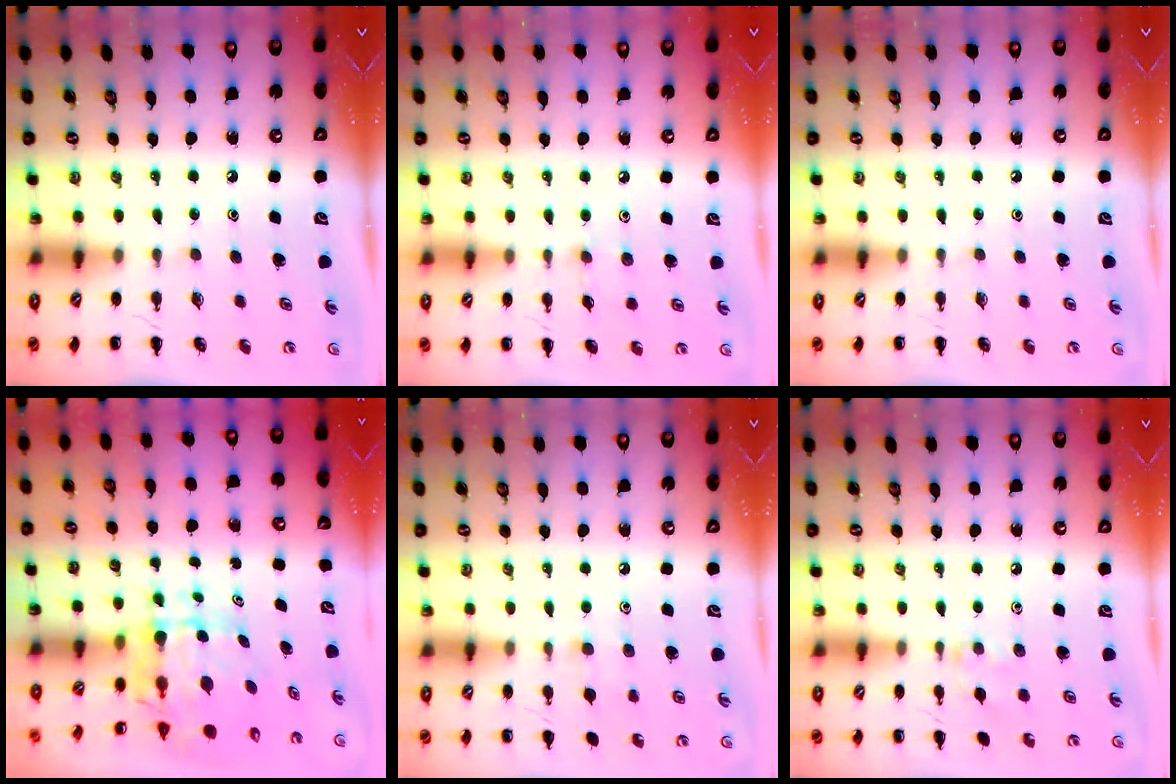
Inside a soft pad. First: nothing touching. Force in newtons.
{"total": 4.2, "press": 3.8, "slide": 1.7}
{"total": 0.0}
{"total": 6.7, "press": 6.2, "slide": 2.5}
{"total": 6.1, "press": 5.7, "slide": 2.3}
{"total": 7.0, "press": 6.9, "slide": 1.3}